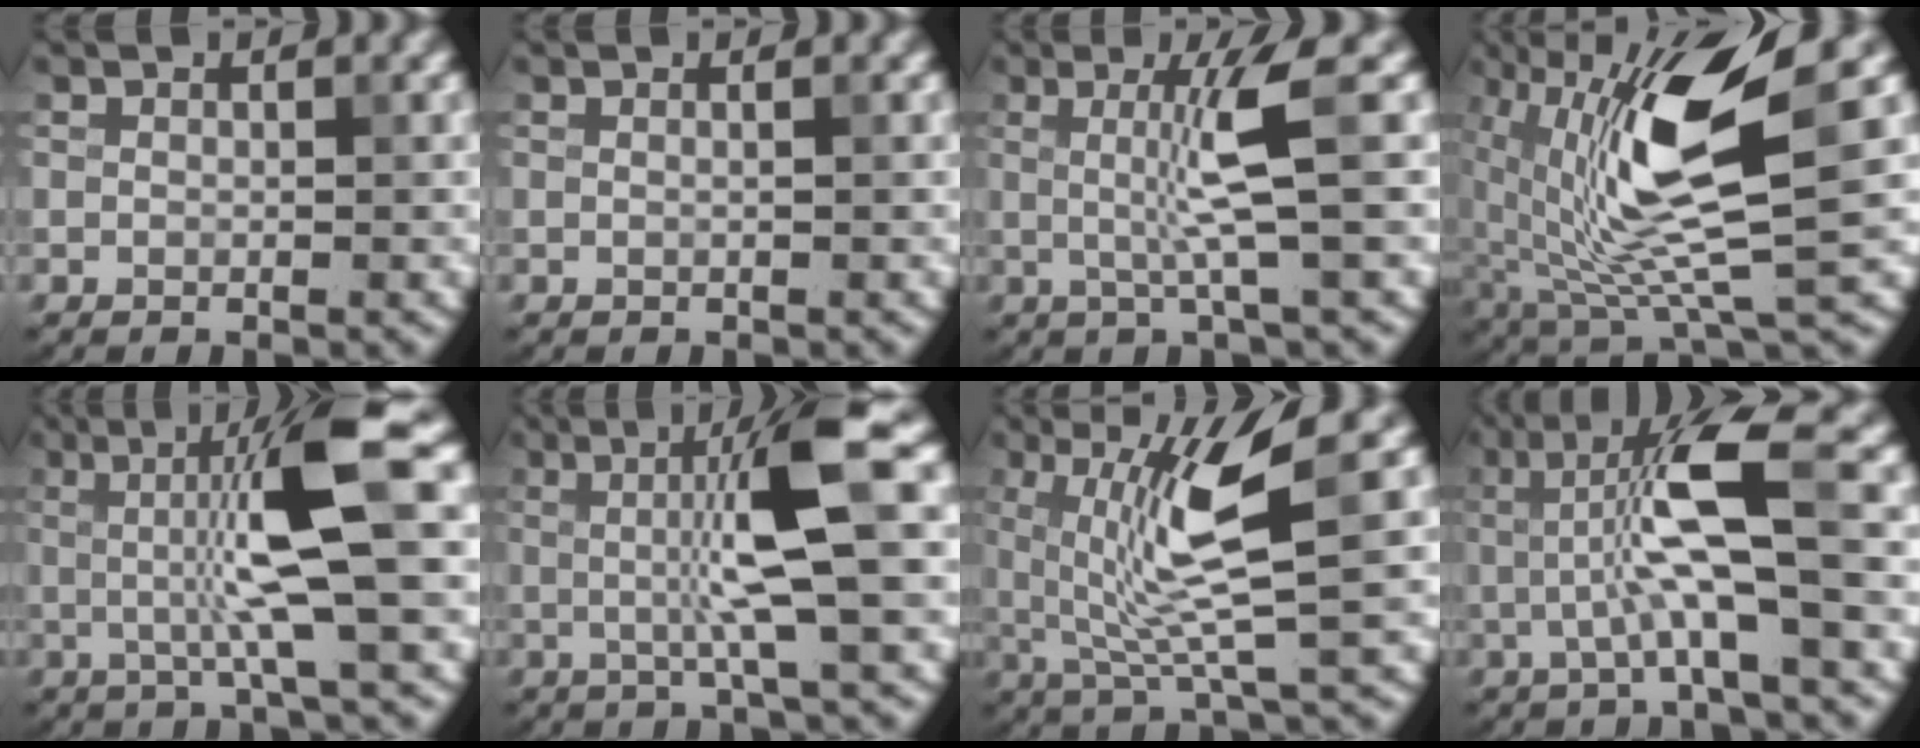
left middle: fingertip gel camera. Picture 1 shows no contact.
{"total": 0.7, "force": [0.2, 0.4, 0.6], "torque": [-0.005, 0.000, -0.007]}
{"total": 4.7, "force": [0.4, 0.3, 4.6], "torque": [-0.086, -0.001, 0.008]}
{"total": 11.4, "force": [1.8, 3.0, 10.8], "torque": [-0.208, -0.005, 0.036]}
{"total": 8.2, "force": [0.7, 1.2, 8.0], "torque": [-0.136, 0.000, 0.012]}
{"total": 7.4, "force": [0.6, 0.9, 7.3], "torque": [-0.126, 0.005, 0.009]}
{"total": 7.5, "force": [1.5, 1.2, 7.2], "torque": [-0.139, -0.002, 0.028]}
{"total": 7.2, "force": [0.2, 1.0, 7.1], "torque": [-0.132, 0.005, 0.002]}